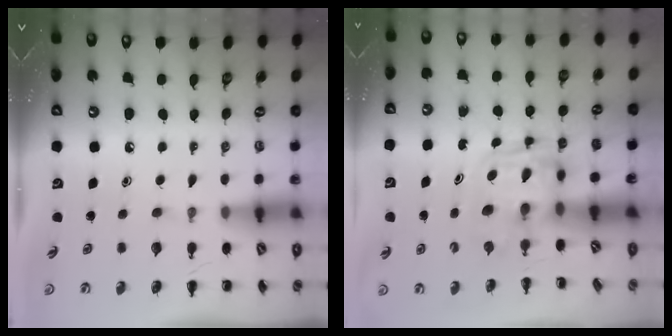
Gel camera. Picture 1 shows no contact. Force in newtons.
{"total": 2.7, "press": 2.7, "slide": 0.2}